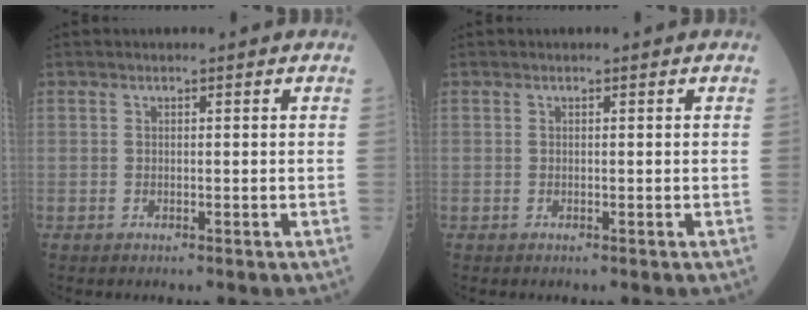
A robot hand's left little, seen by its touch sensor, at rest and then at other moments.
{"total": 0.0}